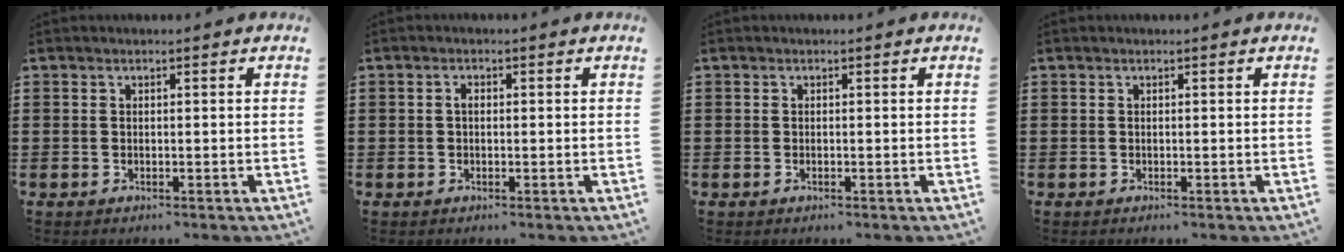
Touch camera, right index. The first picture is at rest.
{"total": 1.1, "force": [0.0, 0.6, 1.0], "torque": [-0.019, 0.002, -0.001]}
{"total": 0.0}
{"total": 0.0}